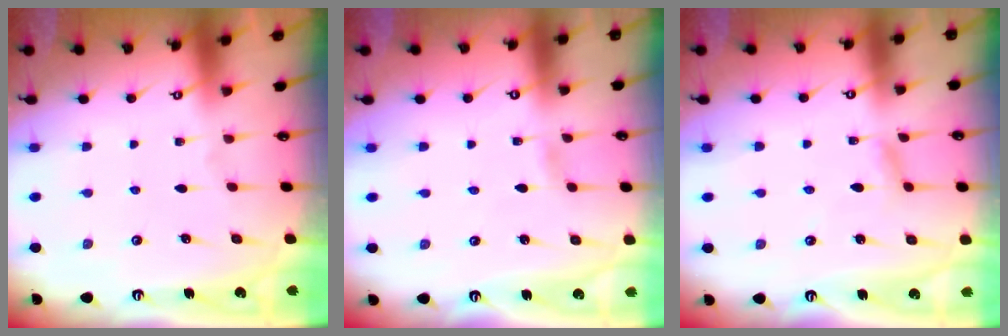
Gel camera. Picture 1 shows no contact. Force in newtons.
{"total": 0.5, "press": 0.5, "slide": 0.1}
{"total": 6.3, "press": 6.3, "slide": 0.4}